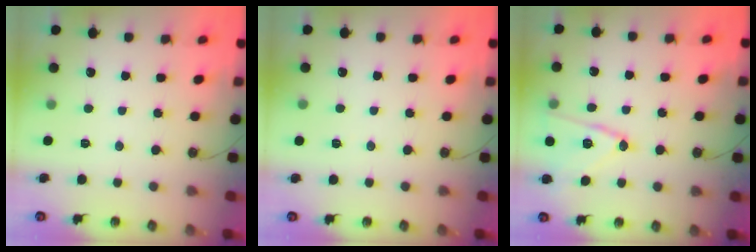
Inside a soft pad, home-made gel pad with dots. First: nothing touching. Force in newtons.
{"total": 2.5, "press": 1.7, "slide": 1.8}
{"total": 13.3, "press": 13.3, "slide": 0.4}